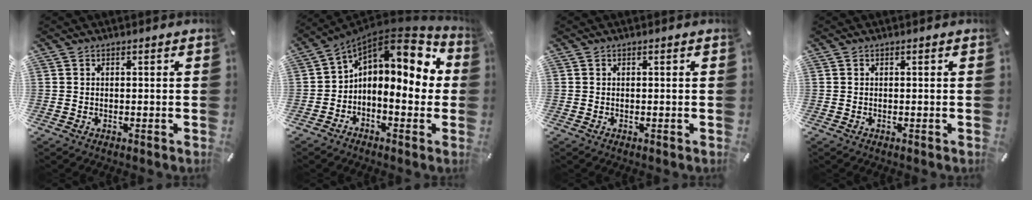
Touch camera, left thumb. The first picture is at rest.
{"total": 11.0, "force": [2.5, 7.1, 8.0], "torque": [-0.115, -0.025, 0.039]}
{"total": 0.0}
{"total": 0.0}